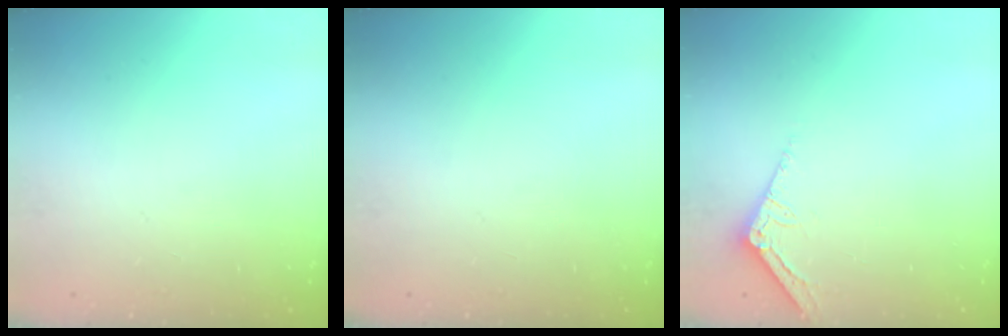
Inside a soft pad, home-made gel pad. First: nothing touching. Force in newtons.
{"total": 0.0}
{"total": 3.2, "press": 3.2, "slide": 0.3}